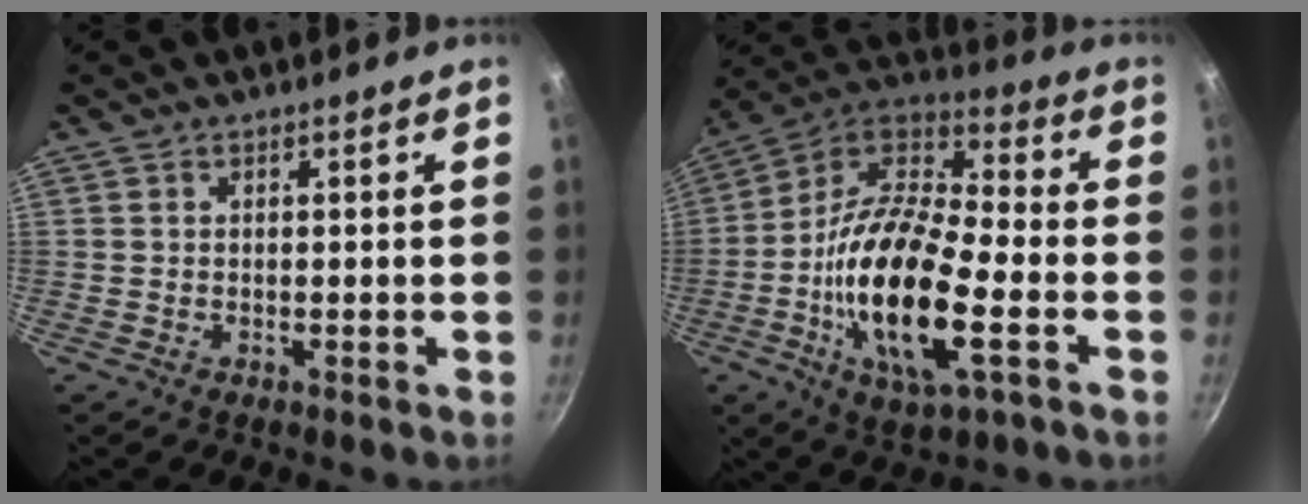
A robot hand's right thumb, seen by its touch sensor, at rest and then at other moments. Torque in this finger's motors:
{"motor_torque": [0.14, 1.48, 1.94, -0.83, 0.65]}